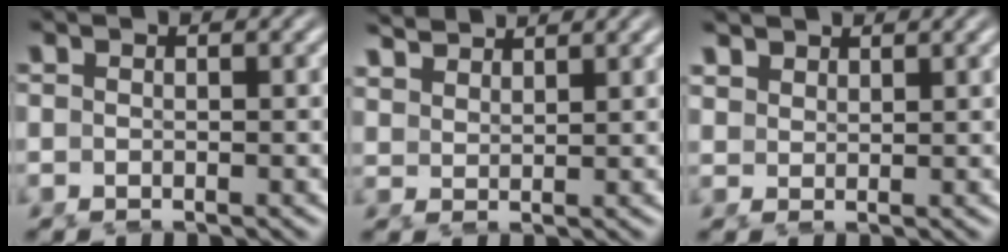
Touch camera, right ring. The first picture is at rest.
{"total": 3.1, "force": [3.1, -0.1, 0.4], "torque": [0.001, -0.001, 0.065]}
{"total": 2.2, "force": [2.1, 0.0, 0.3], "torque": [0.002, 0.000, 0.051]}